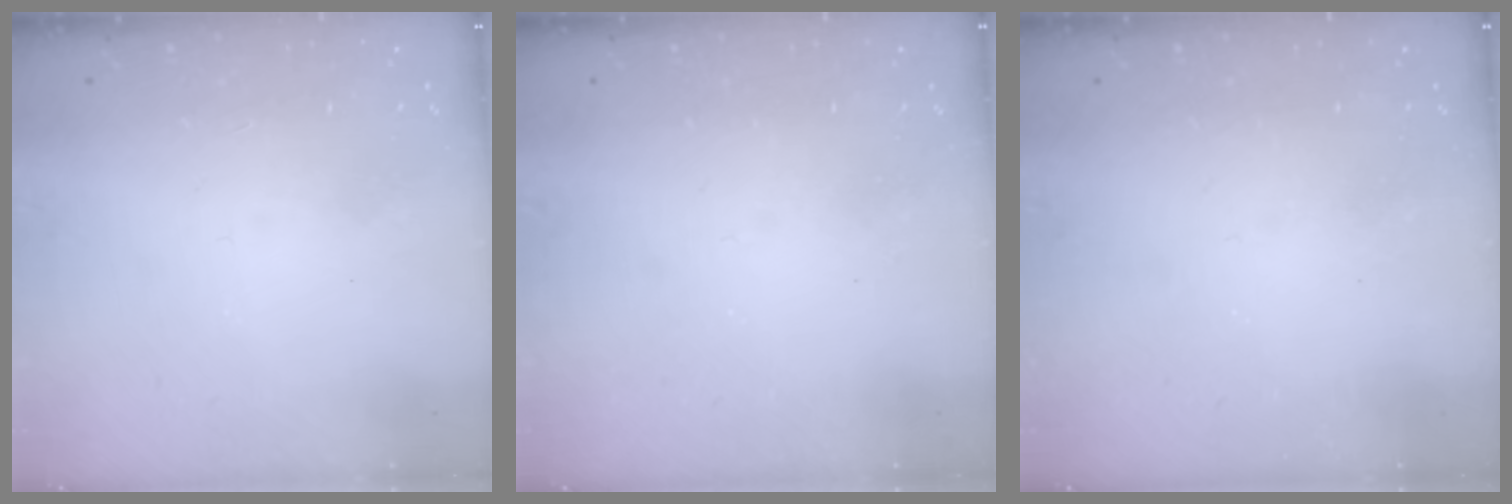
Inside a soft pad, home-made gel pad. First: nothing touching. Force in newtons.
{"total": 0.0}
{"total": 0.0}